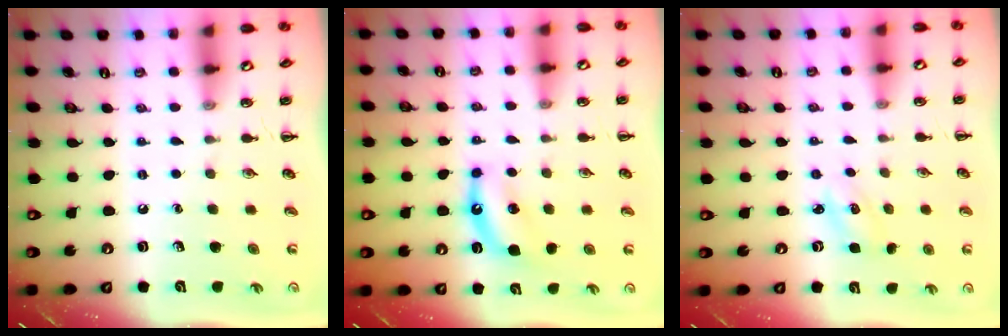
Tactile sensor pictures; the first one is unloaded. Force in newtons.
{"total": 6.9, "press": 6.9, "slide": 1.0}
{"total": 3.1, "press": 2.9, "slide": 1.0}